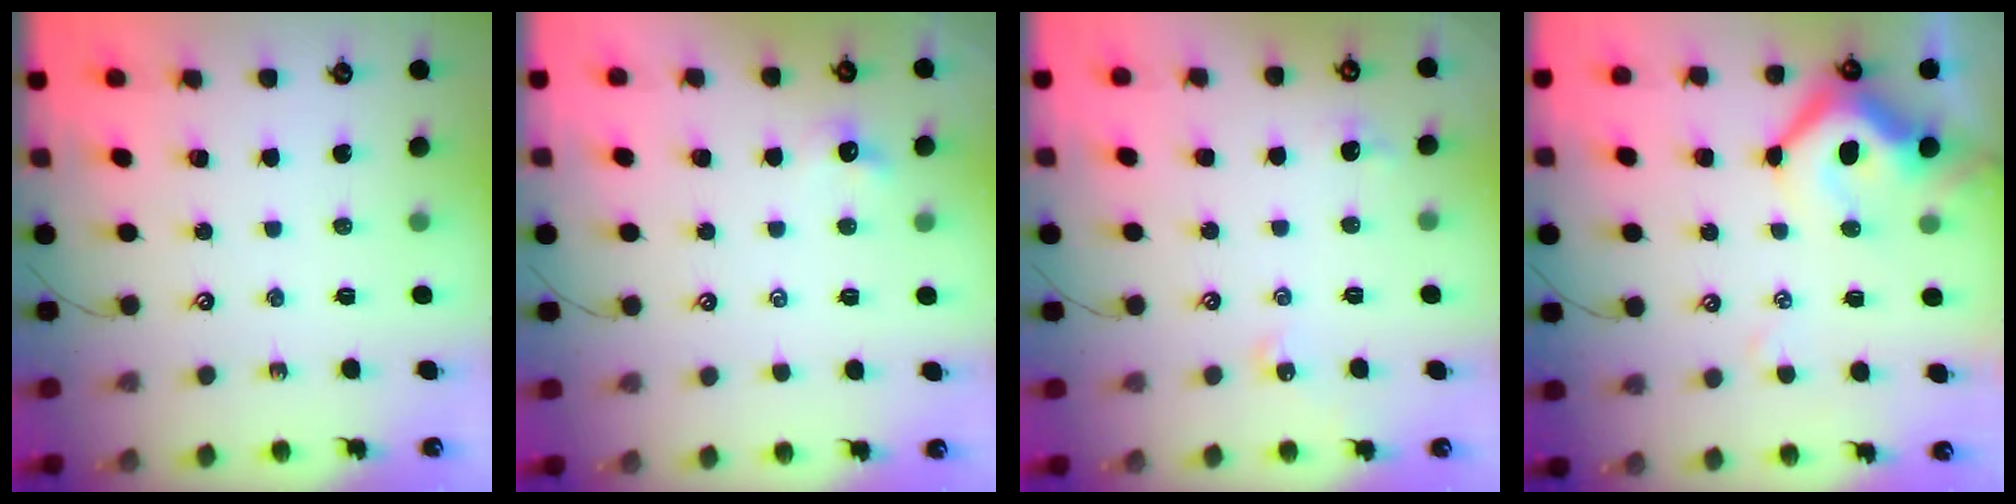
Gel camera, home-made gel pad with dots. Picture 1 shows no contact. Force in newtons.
{"total": 0.7, "press": 0.6, "slide": 0.5}
{"total": 2.4, "press": 2.4, "slide": 0.5}
{"total": 8.5, "press": 8.3, "slide": 1.8}